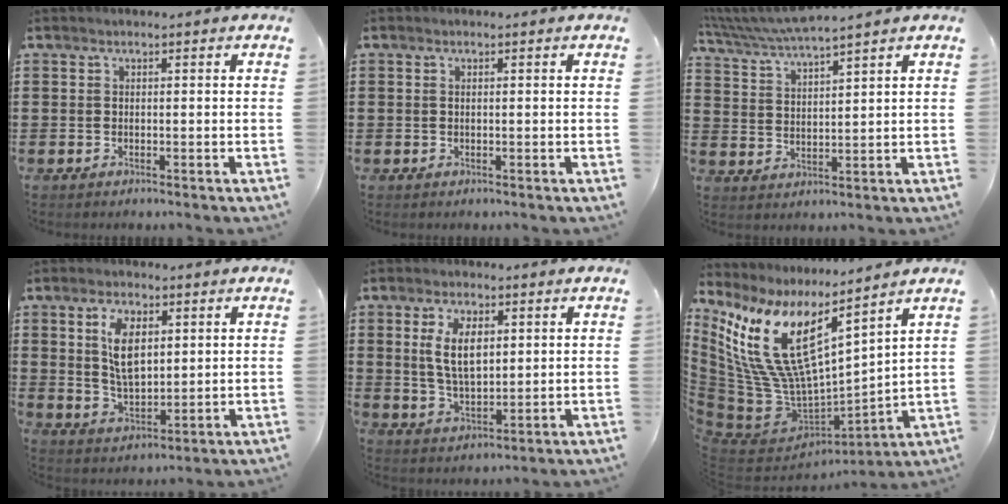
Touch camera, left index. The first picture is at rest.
{"total": 0.0}
{"total": 4.6, "force": [4.4, -0.6, 1.4], "torque": [-0.045, -0.025, 0.074]}
{"total": 7.6, "force": [2.7, 3.9, 5.9], "torque": [-0.112, 0.006, 0.044]}
{"total": 7.4, "force": [2.2, 3.7, 6.0], "torque": [-0.127, 0.005, 0.035]}
{"total": 15.3, "force": [7.0, 6.9, 11.7], "torque": [-0.286, -0.054, 0.118]}